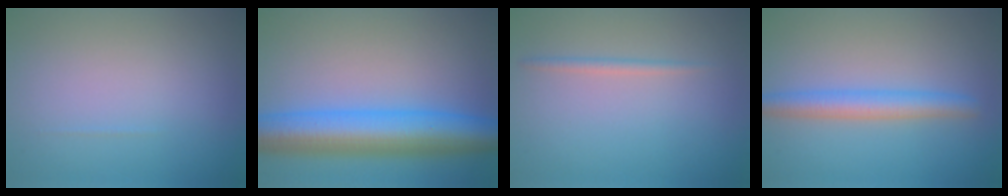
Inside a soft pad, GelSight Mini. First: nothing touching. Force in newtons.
{"total": 9.3, "press": 9.3, "slide": 0.1}
{"total": 1.1, "press": 1.1, "slide": 0.0}
{"total": 3.6, "press": 3.6, "slide": 0.2}